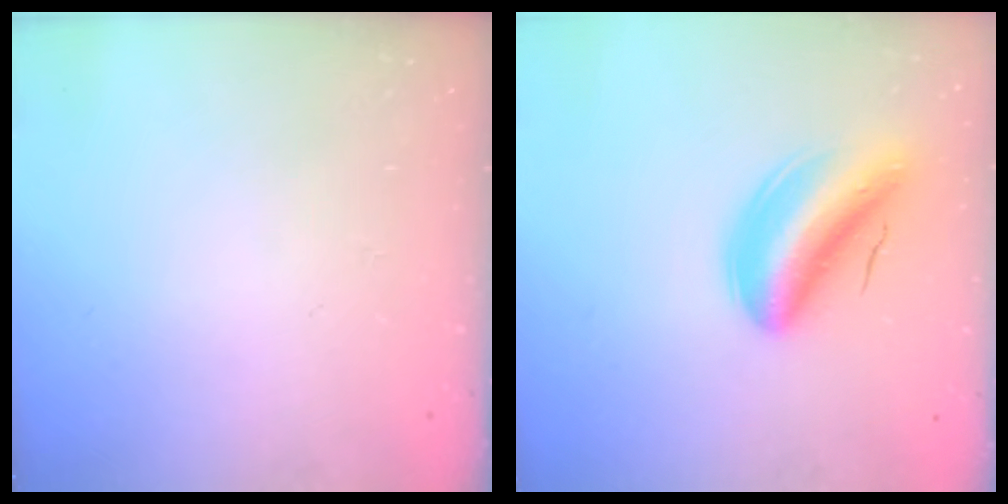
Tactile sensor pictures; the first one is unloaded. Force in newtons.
{"total": 7.6, "press": 7.0, "slide": 2.8}